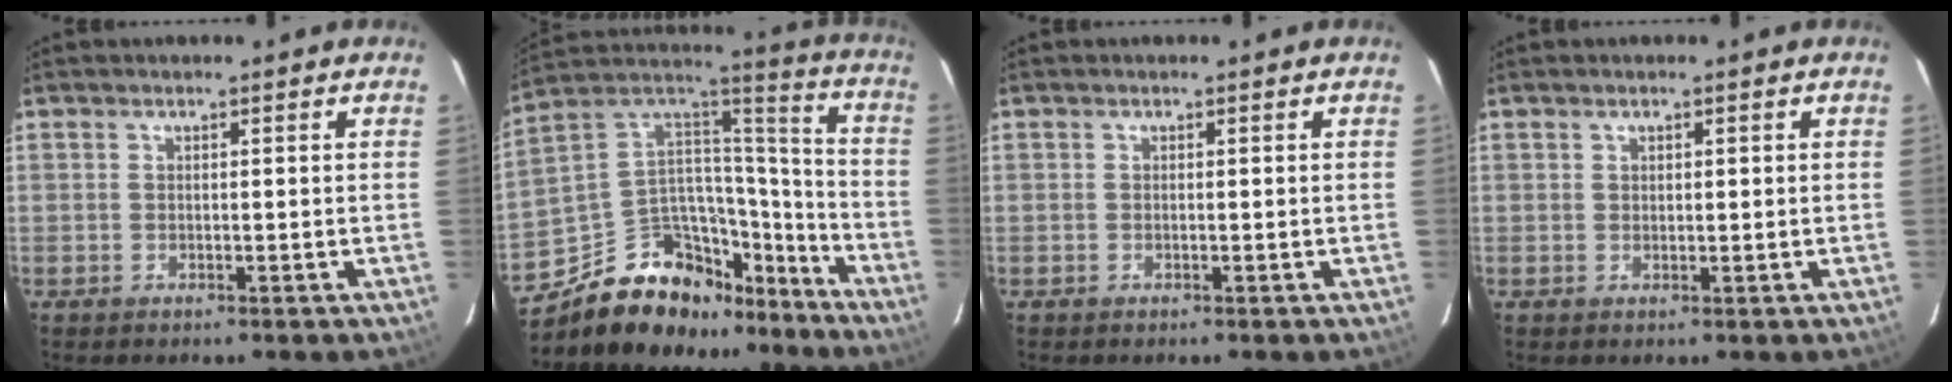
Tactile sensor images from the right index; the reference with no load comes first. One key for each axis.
{"total": 22.1, "fx": -15.6, "fy": 12.9, "fz": 8.9, "tx": -0.179, "ty": 0.070, "tz": -0.236}
{"total": 0.0}
{"total": 0.8, "fx": 0.4, "fy": 0.5, "fz": 0.4, "tx": -0.006, "ty": 0.003, "tz": 0.009}